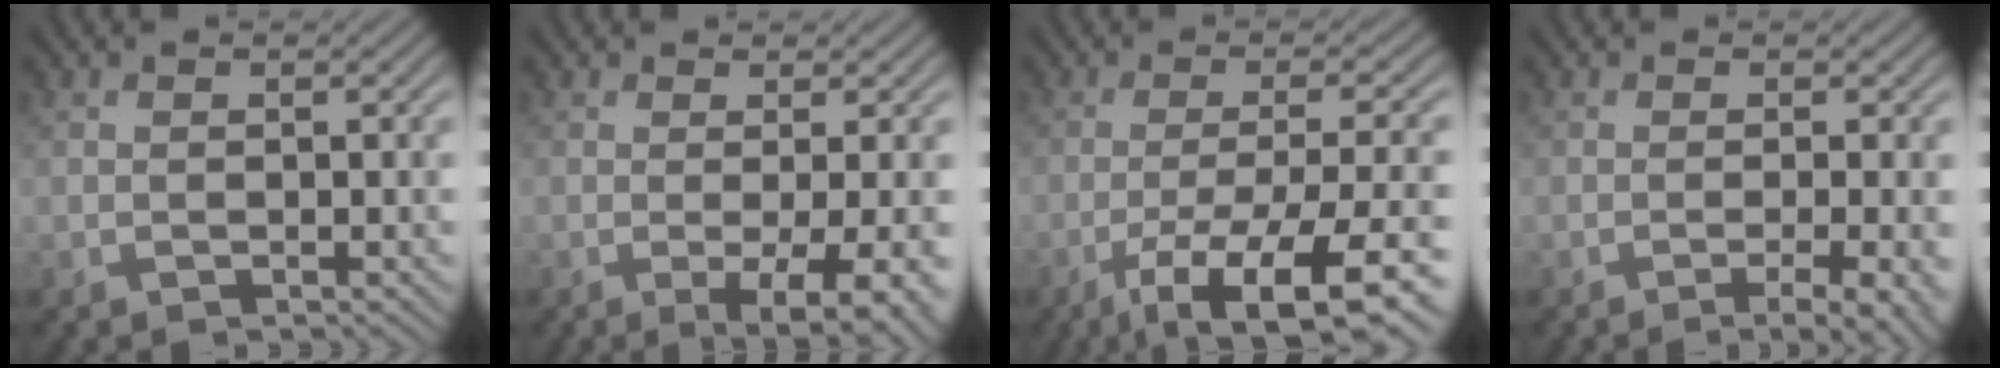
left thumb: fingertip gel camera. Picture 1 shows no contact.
{"total": 6.0, "force": [-1.3, 1.4, 5.7], "torque": [-0.082, -0.004, -0.012]}
{"total": 11.9, "force": [-6.4, 2.9, 9.6], "torque": [-0.165, -0.008, -0.090]}
{"total": 4.9, "force": [-2.0, 1.0, 4.4], "torque": [-0.059, 0.003, -0.031]}